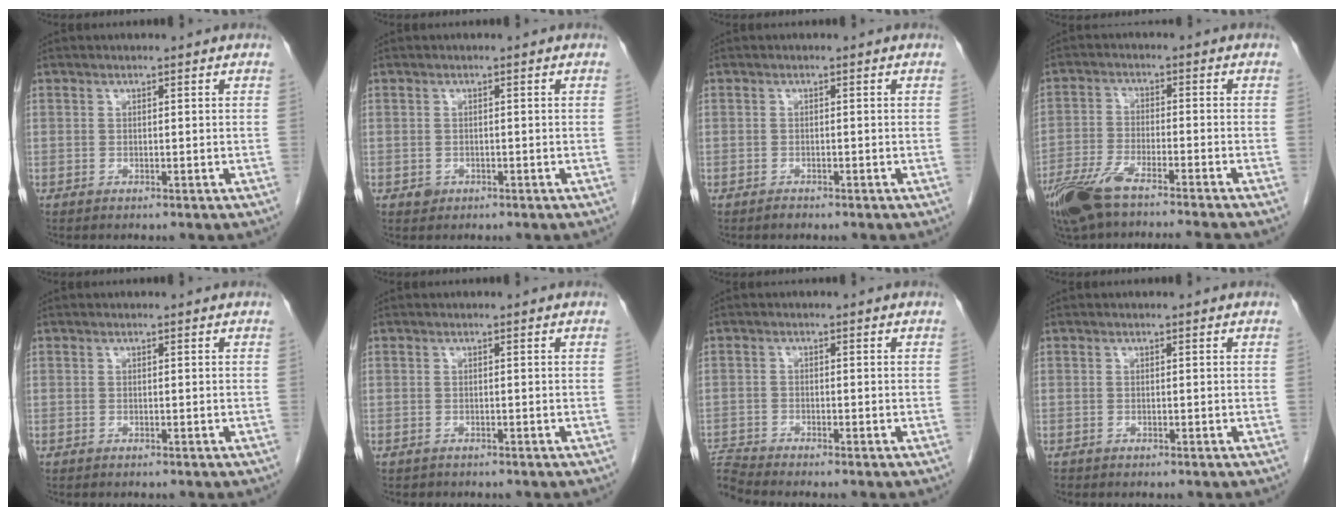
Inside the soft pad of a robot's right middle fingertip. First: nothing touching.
{"total": 1.0, "force": [-0.5, 0.9, 0.2], "torque": [-0.001, 0.003, -0.005]}
{"total": 0.6, "force": [-0.6, 0.2, 0.1], "torque": [-0.007, -0.003, -0.009]}
{"total": 12.2, "force": [-10.0, 0.6, 7.0], "torque": [-0.128, -0.025, -0.170]}
{"total": 0.0}
{"total": 0.9, "force": [-0.8, 0.4, 0.1], "torque": [-0.018, -0.003, -0.012]}
{"total": 3.6, "force": [-3.4, -1.2, 0.0], "torque": [-0.011, -0.011, -0.064]}
{"total": 0.0}